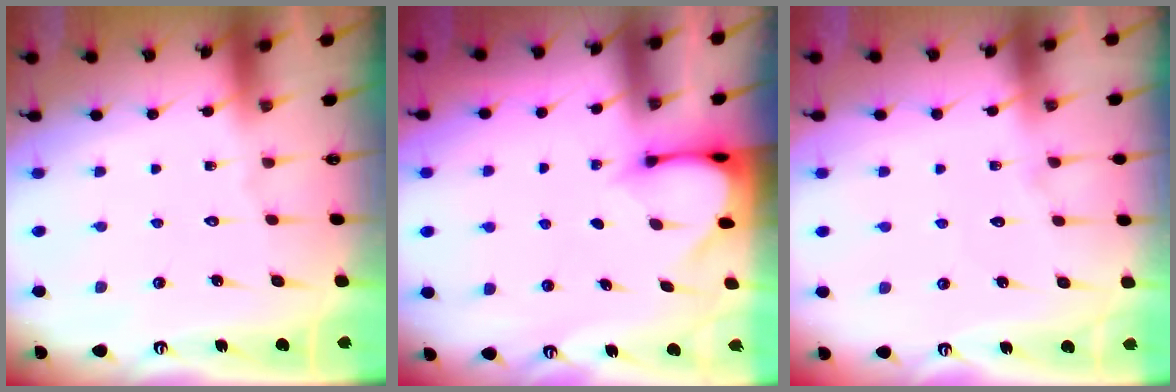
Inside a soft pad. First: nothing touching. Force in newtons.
{"total": 3.4, "press": 3.3, "slide": 0.3}
{"total": 4.5, "press": 4.5, "slide": 0.5}